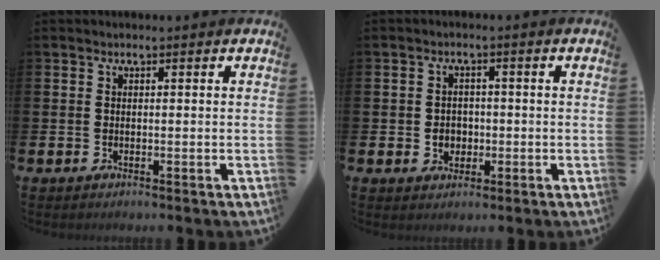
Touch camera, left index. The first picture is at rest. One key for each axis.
{"total": 2.5, "fx": -0.4, "fy": 2.3, "fz": 0.9, "tx": -0.003, "ty": -0.001, "tz": -0.016}